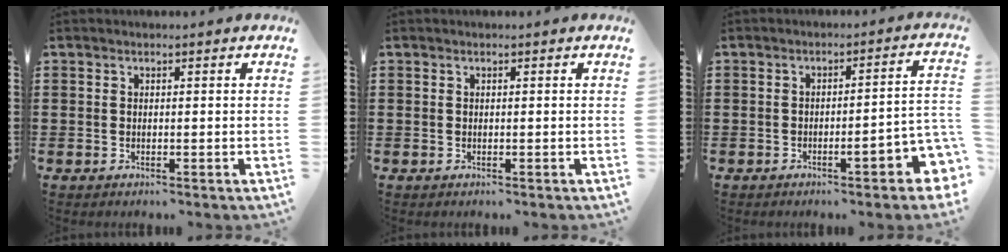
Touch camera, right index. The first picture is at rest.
{"total": 0.0}
{"total": 4.8, "force": [-2.4, 0.5, 4.1], "torque": [-0.061, -0.013, -0.046]}